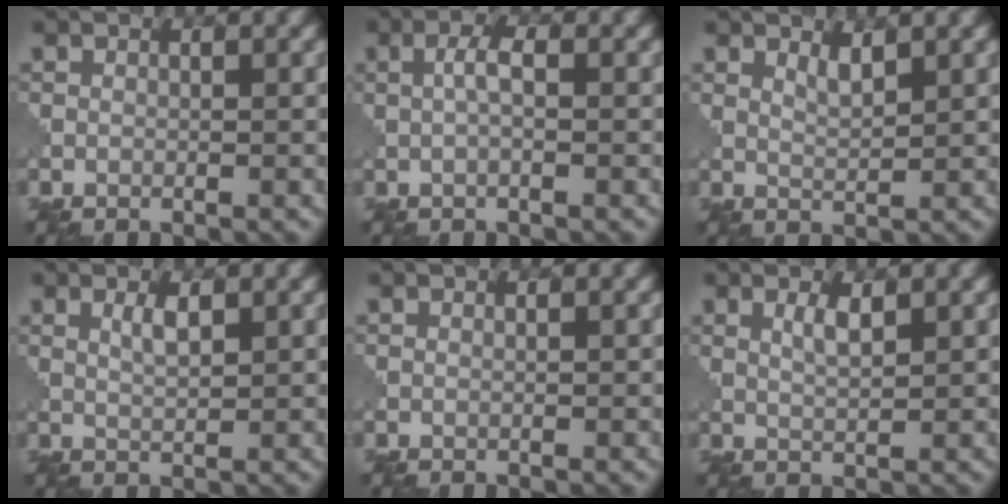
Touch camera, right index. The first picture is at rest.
{"total": 1.9, "force": [0.1, 0.5, 1.9], "torque": [-0.039, 0.007, 0.000]}
{"total": 1.5, "force": [1.1, 0.3, 1.0], "torque": [-0.021, -0.001, 0.019]}
{"total": 1.7, "force": [0.8, 0.4, 1.5], "torque": [-0.031, -0.001, 0.015]}
{"total": 0.0}
{"total": 1.7, "force": [0.9, 0.3, 1.4], "torque": [-0.032, 0.000, 0.015]}